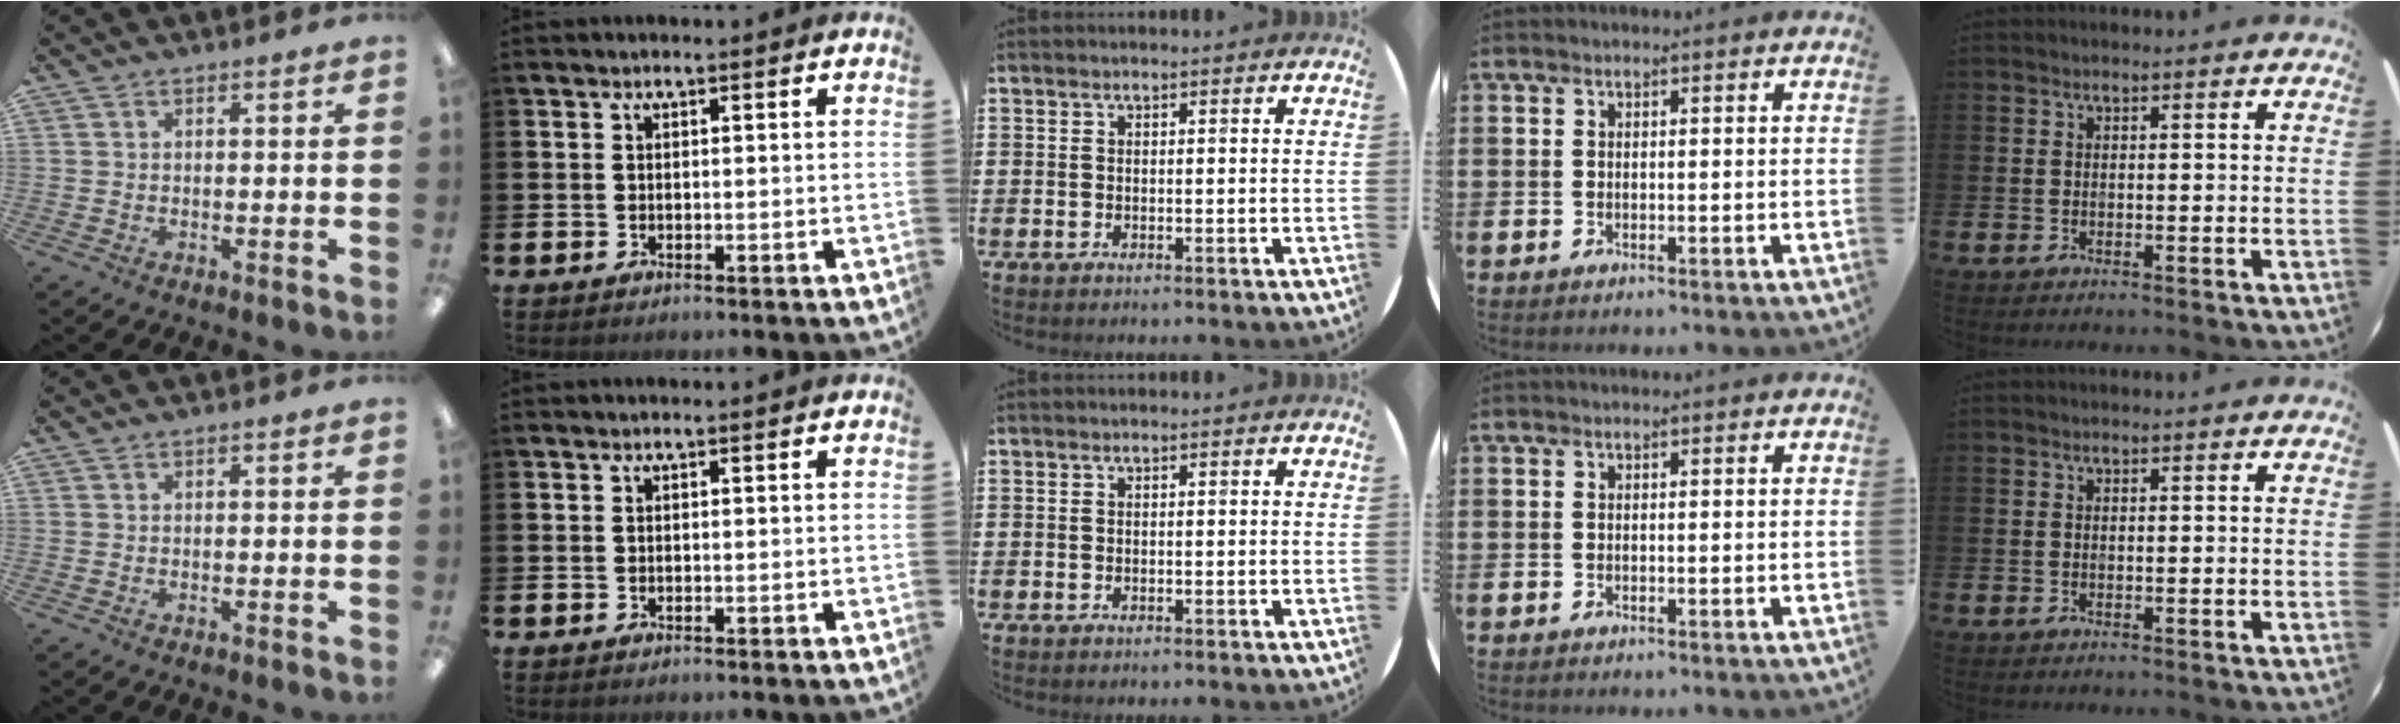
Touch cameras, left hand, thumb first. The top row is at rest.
{}